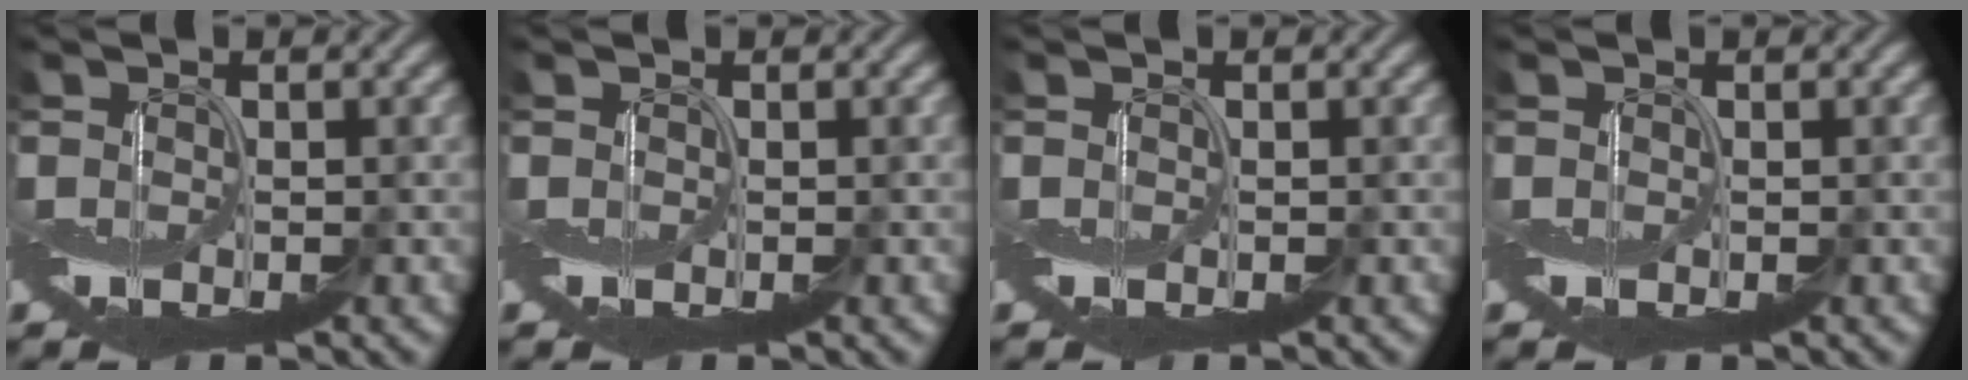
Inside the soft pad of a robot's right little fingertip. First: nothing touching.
{"total": 0.0}
{"total": 0.0}
{"total": 0.0}